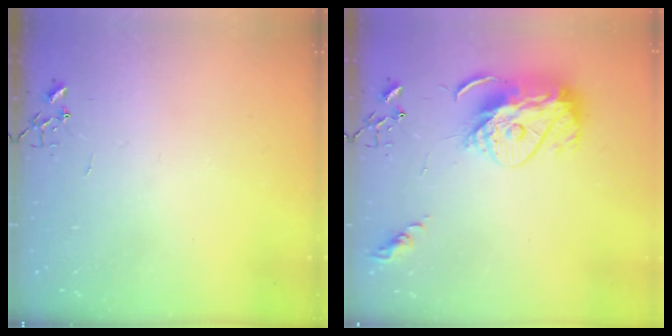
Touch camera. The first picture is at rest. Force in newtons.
{"total": 14.0, "press": 13.9, "slide": 1.4}